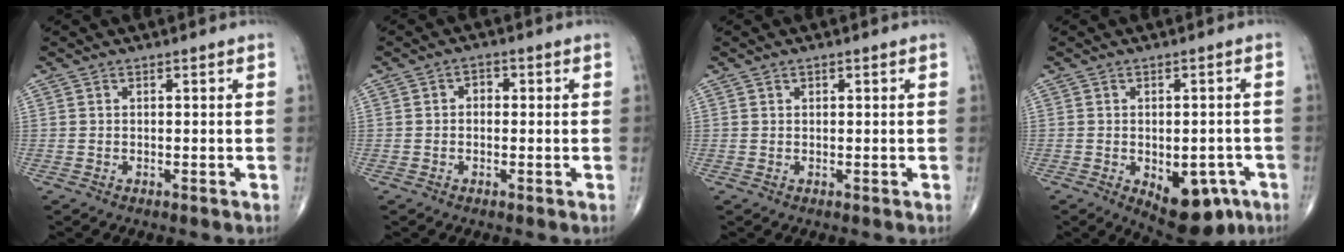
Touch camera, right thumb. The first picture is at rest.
{"total": 2.1, "force": [0.1, 1.6, 1.3], "torque": [-0.008, 0.011, -0.005]}
{"total": 0.5, "force": [0.3, 0.3, 0.3], "torque": [0.000, -0.001, 0.003]}
{"total": 11.3, "force": [-4.7, 6.2, 8.2], "torque": [-0.080, 0.014, -0.052]}